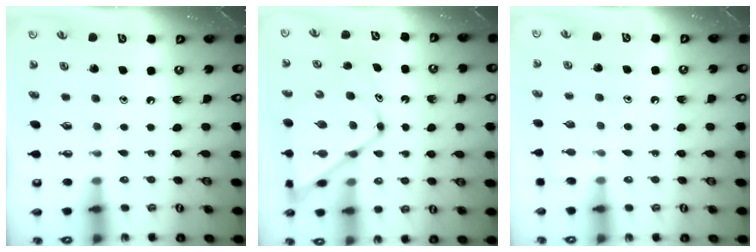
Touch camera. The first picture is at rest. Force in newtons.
{"total": 16.5, "press": 16.4, "slide": 1.4}
{"total": 5.4, "press": 5.4, "slide": 0.6}